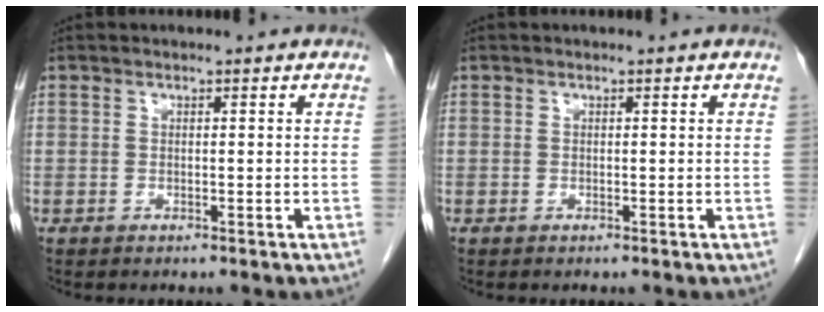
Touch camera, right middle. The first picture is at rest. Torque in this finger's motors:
{"motor_torque": [-0.06, -0.01, 0.00, -0.01]}